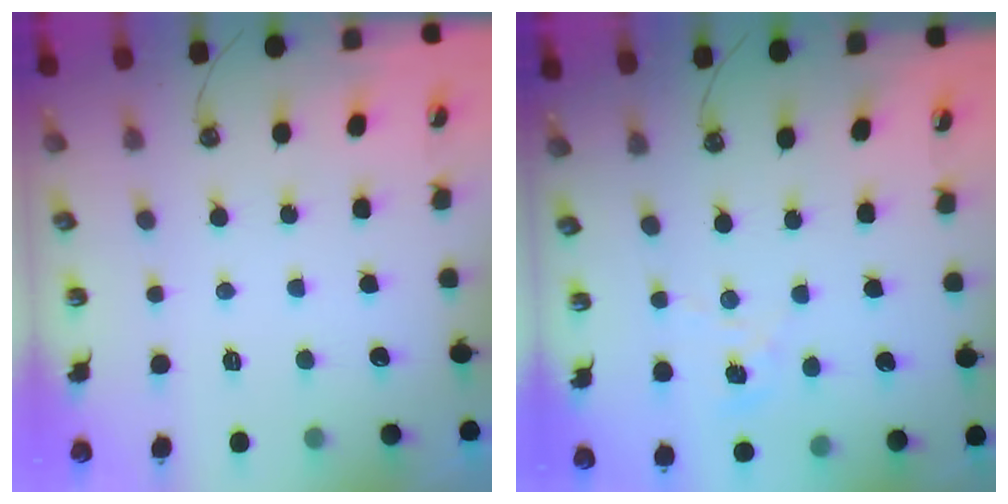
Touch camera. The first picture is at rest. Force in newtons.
{"total": 2.5, "press": 2.5, "slide": 0.2}